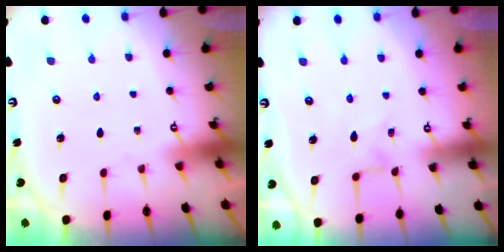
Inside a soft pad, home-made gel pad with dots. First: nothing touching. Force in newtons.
{"total": 0.5, "press": 0.5, "slide": 0.2}